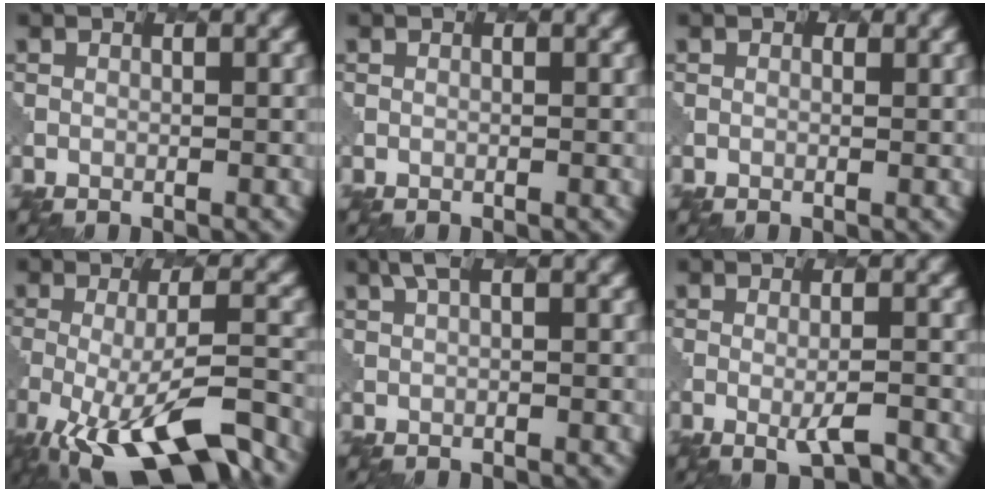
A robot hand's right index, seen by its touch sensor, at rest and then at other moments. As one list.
[{"total": 0.0}, {"total": 0.8, "force": [0.2, 0.6, 0.4], "torque": [-0.004, -0.001, 0.006]}, {"total": 11.0, "force": [-6.0, 3.1, 8.8], "torque": [-0.153, -0.019, -0.089]}, {"total": 1.6, "force": [0.9, 0.3, 1.3], "torque": [-0.024, 0.002, 0.019]}, {"total": 2.3, "force": [-0.6, 0.5, 2.2], "torque": [-0.040, -0.009, -0.006]}]